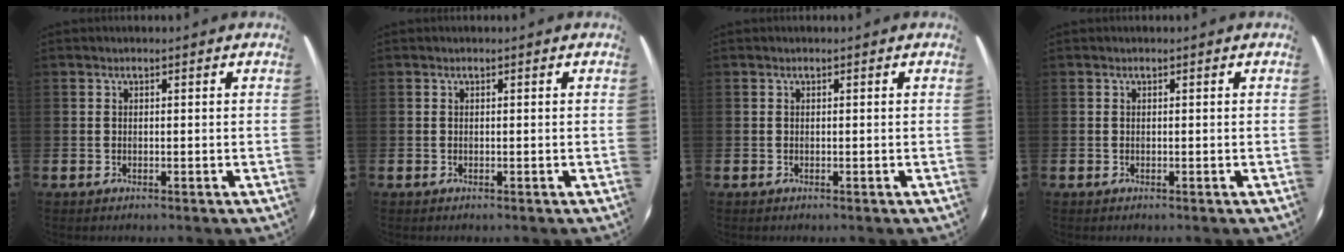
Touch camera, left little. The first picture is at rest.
{"total": 0.0}
{"total": 0.0}
{"total": 0.0}